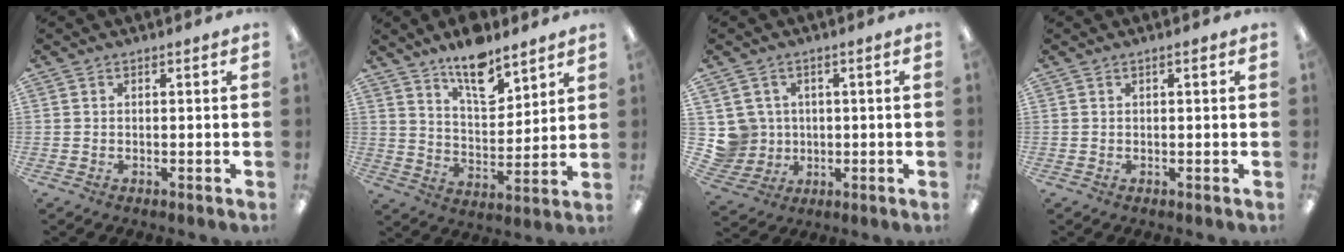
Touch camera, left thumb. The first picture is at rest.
{"total": 12.7, "force": [9.6, 5.1, 6.5], "torque": [-0.097, -0.057, 0.169]}
{"total": 6.8, "force": [1.5, 6.6, 0.4], "torque": [-0.025, 0.000, 0.039]}
{"total": 0.8, "force": [0.4, 0.1, 0.7], "torque": [-0.013, 0.002, 0.007]}